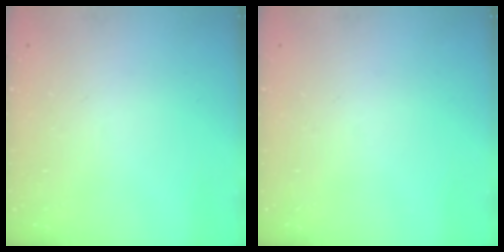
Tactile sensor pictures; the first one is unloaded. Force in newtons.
{"total": 0.0}